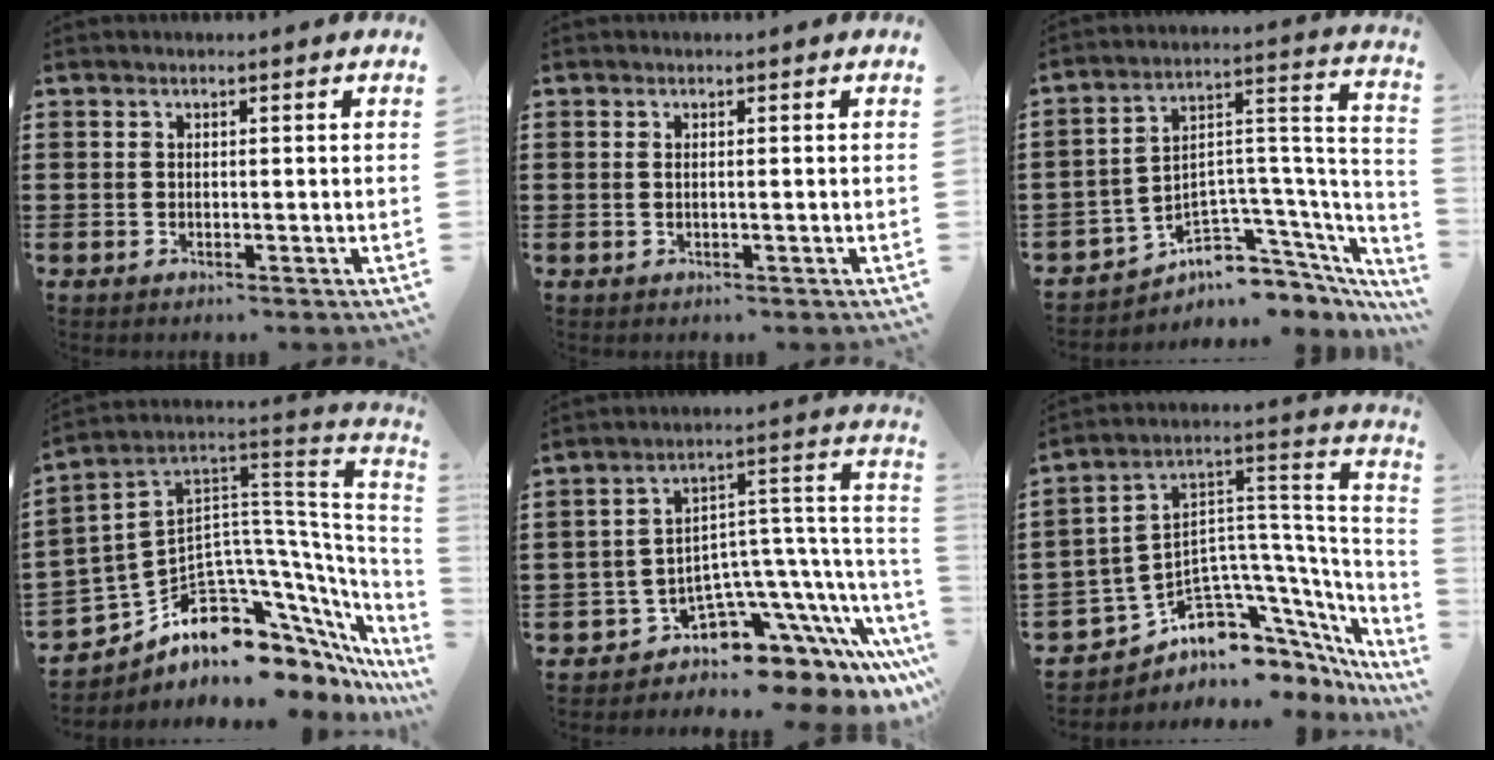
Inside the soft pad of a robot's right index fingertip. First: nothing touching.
{"total": 0.6, "force": [0.0, -0.1, 0.6], "torque": [-0.010, -0.003, 0.000]}
{"total": 3.7, "force": [-2.6, 2.4, 0.8], "torque": [-0.030, -0.027, -0.051]}
{"total": 10.3, "force": [-6.5, 4.8, 6.4], "torque": [-0.155, -0.037, -0.128]}
{"total": 6.6, "force": [-3.8, 4.5, 3.0], "torque": [-0.065, -0.030, -0.063]}
{"total": 6.2, "force": [-3.7, 4.2, 2.7], "torque": [-0.063, -0.033, -0.064]}